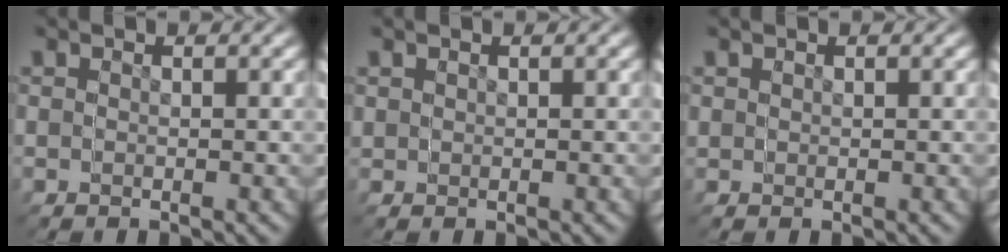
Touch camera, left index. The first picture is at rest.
{"total": 1.7, "force": [0.6, 1.4, 0.6], "torque": [-0.008, -0.004, 0.014]}
{"total": 1.4, "force": [0.5, 1.2, 0.5], "torque": [-0.005, -0.002, 0.011]}